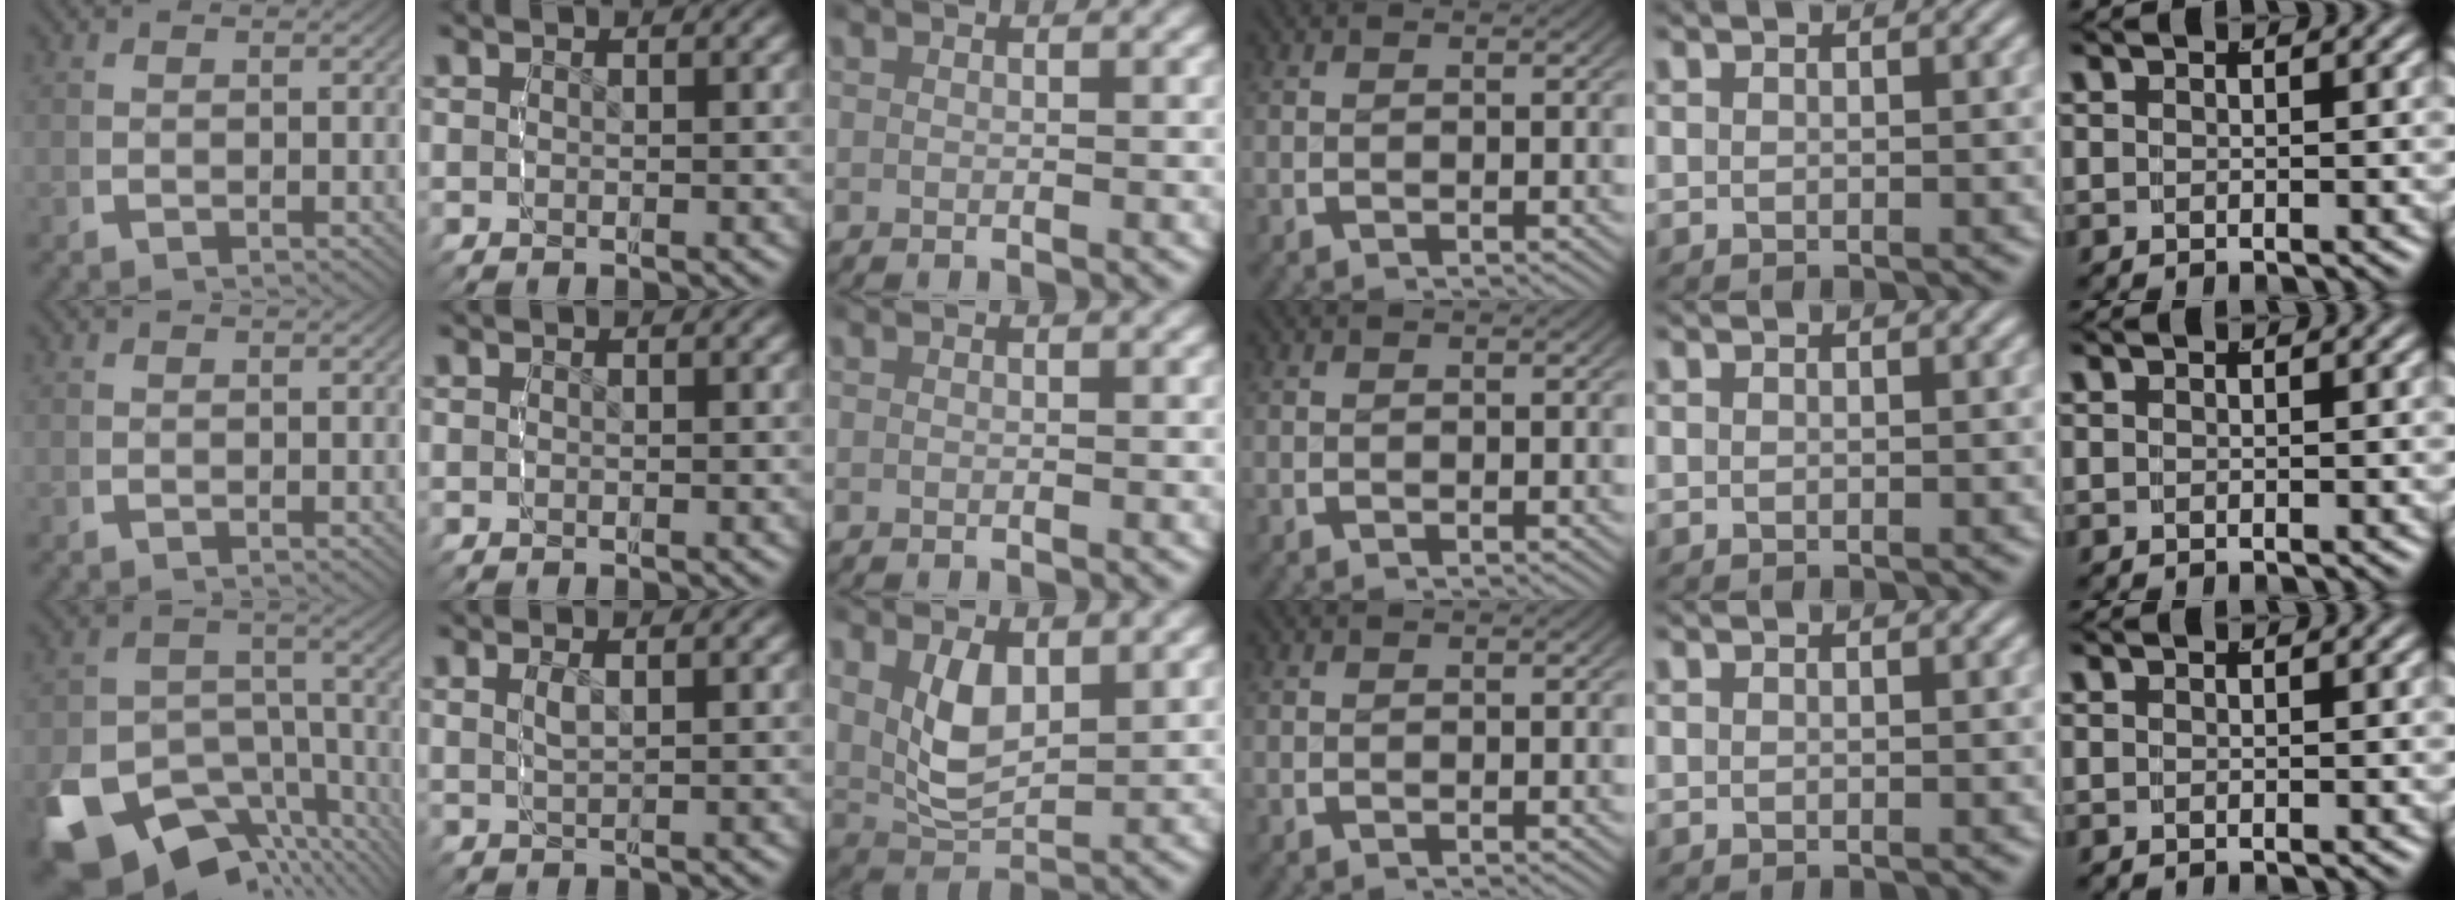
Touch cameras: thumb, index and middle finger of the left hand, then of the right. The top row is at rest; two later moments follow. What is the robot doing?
{"motion": "grasp_and_lifting", "object": "ethernet cable"}